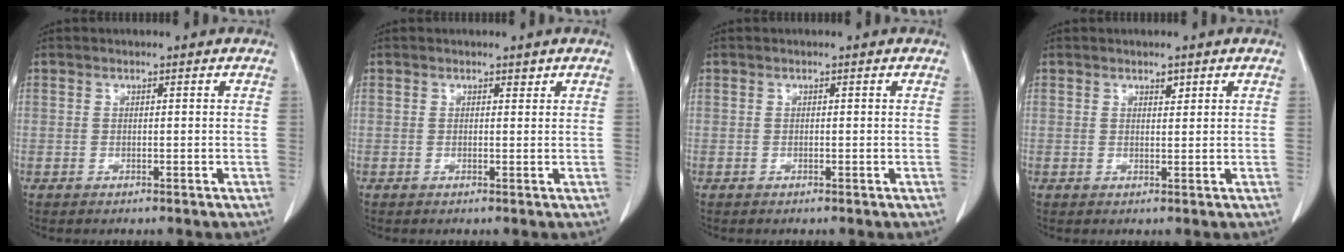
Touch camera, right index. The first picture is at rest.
{"total": 0.8, "force": [0.7, 0.4, 0.2], "torque": [0.000, -0.005, 0.008]}
{"total": 0.0}
{"total": 1.2, "force": [0.9, 0.4, 0.7], "torque": [-0.009, -0.005, 0.014]}